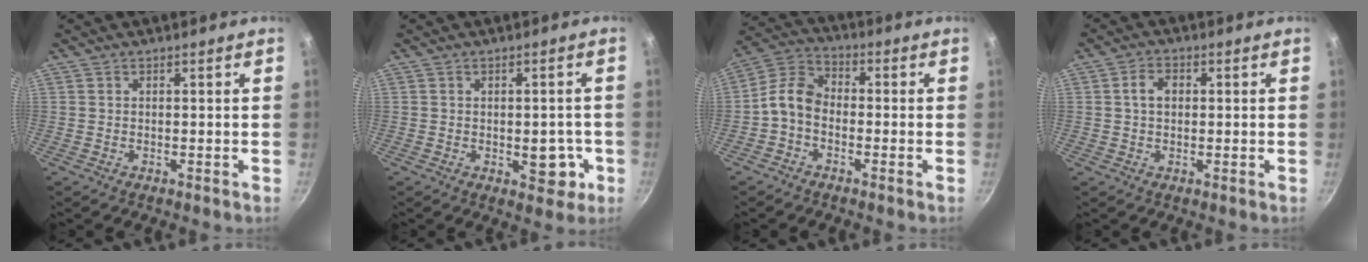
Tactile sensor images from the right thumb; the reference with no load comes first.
{"total": 5.9, "force": [-1.4, 3.5, 4.6], "torque": [-0.024, 0.004, -0.014]}
{"total": 7.0, "force": [-2.0, 4.9, 4.6], "torque": [-0.087, 0.037, -0.060]}
{"total": 3.5, "force": [0.4, 2.6, 2.4], "torque": [-0.028, 0.009, 0.004]}